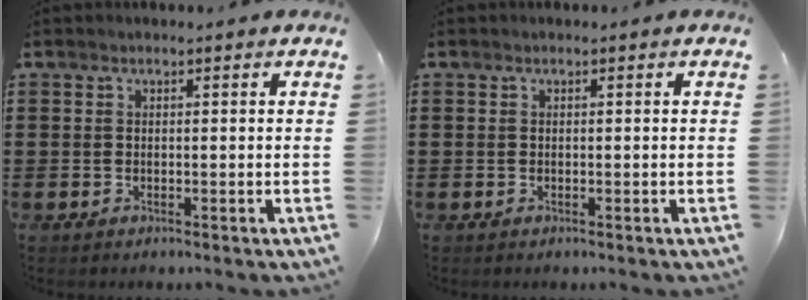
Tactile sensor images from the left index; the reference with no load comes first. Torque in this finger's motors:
{"motor_torque": [0.00, 0.00, 0.00, 0.00]}